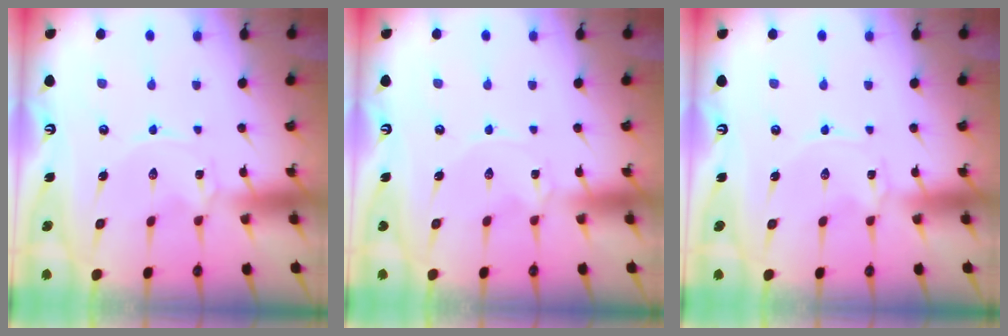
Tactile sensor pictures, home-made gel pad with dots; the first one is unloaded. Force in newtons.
{"total": 0.0}
{"total": 0.6, "press": 0.6, "slide": 0.1}